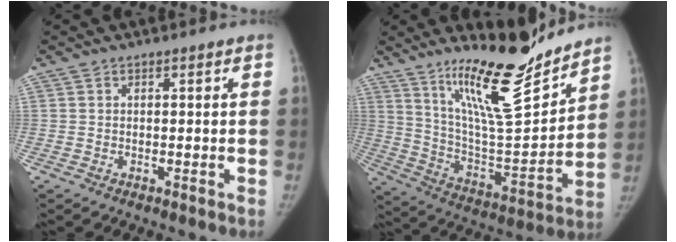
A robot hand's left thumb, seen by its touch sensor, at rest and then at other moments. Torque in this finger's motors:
{"motor_torque": [0.35, 0.16, 1.42, -1.32, 0.06]}